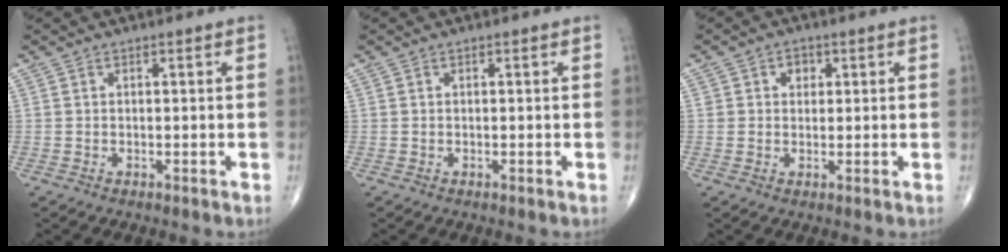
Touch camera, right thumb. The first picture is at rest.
{"total": 0.0}
{"total": 2.7, "force": [0.9, 2.2, 1.2], "torque": [0.001, -0.001, 0.010]}